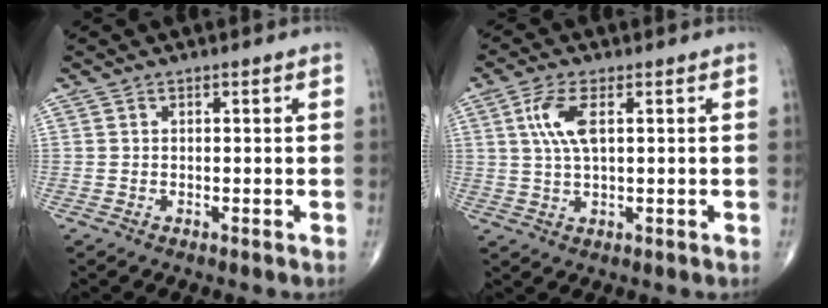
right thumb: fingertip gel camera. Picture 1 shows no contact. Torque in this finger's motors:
{"motor_torque": [0.19, 1.56, 0.30, 0.33, 0.12]}